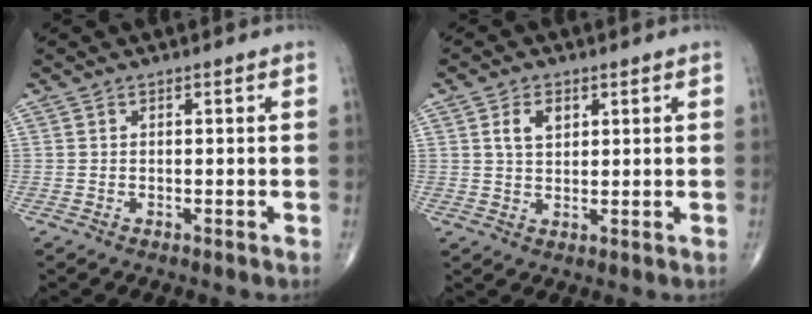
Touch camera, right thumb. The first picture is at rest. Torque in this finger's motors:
{"motor_torque": [0.06, 0.04, 0.33, 0.19, 0.02]}